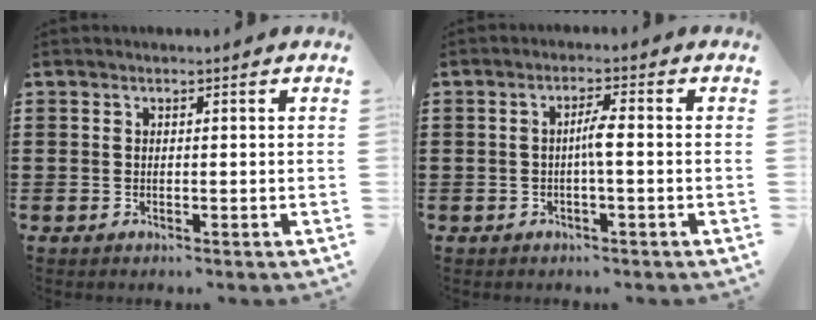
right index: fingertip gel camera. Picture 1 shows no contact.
{"total": 2.8, "force": [-0.5, 0.1, 2.8], "torque": [-0.052, -0.003, -0.010]}